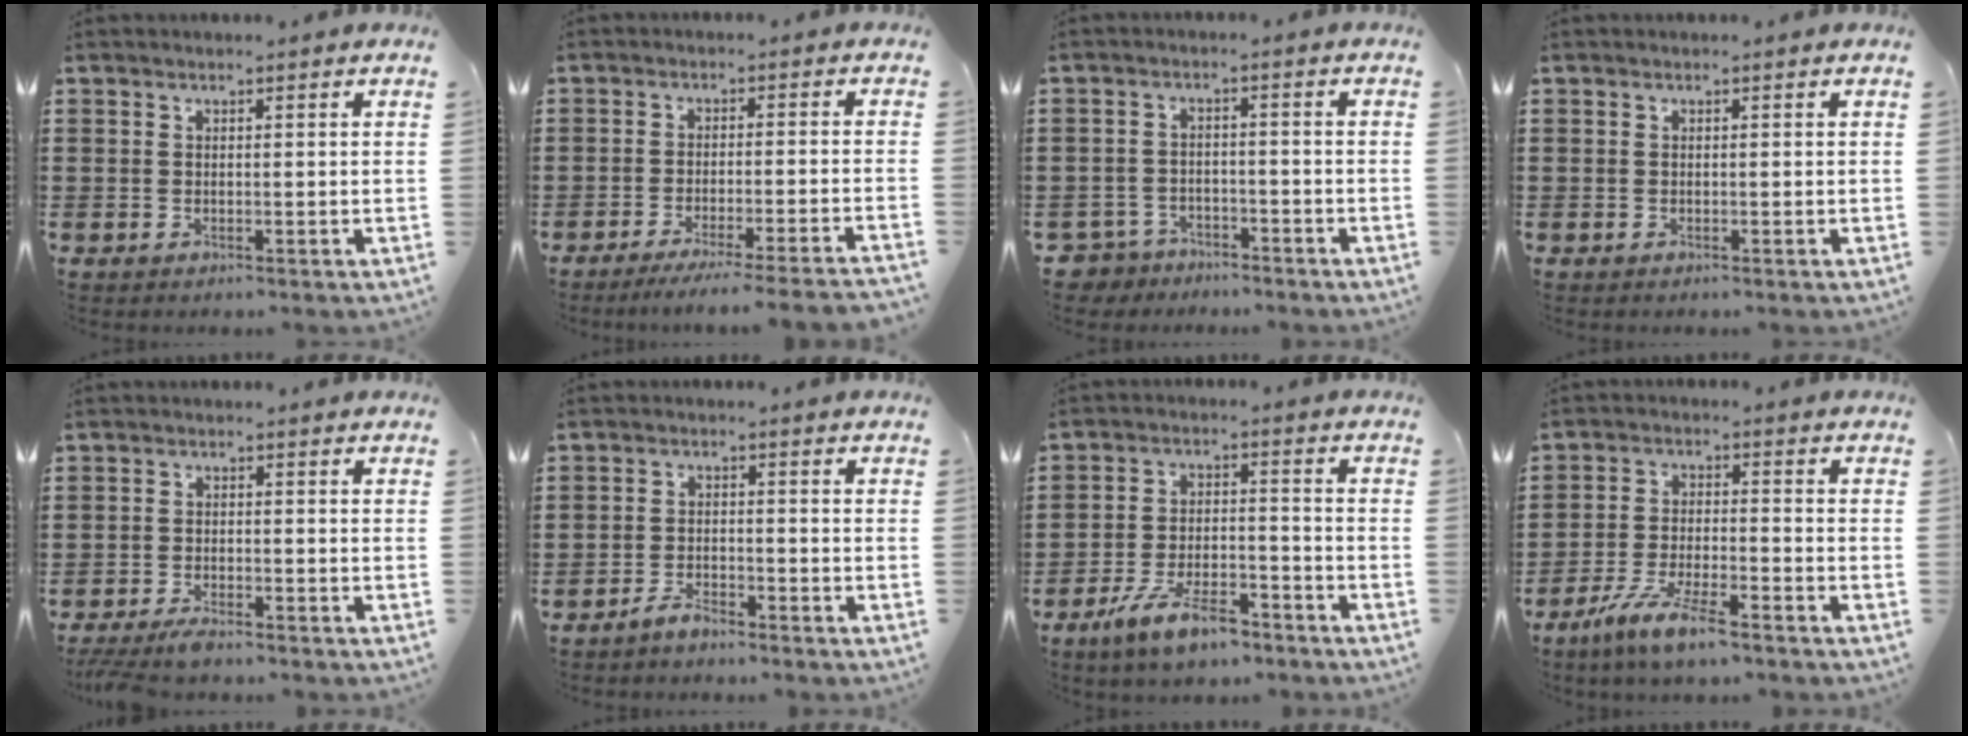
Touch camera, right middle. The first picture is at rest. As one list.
[{"total": 4.1, "force": [-3.7, -0.4, 1.8], "torque": [-0.028, -0.010, -0.072]}, {"total": 3.9, "force": [-3.7, 1.3, -0.1], "torque": [-0.020, -0.003, -0.084]}, {"total": 0.0}, {"total": 2.6, "force": [-2.3, 0.3, 1.1], "torque": [-0.036, -0.006, -0.051]}, {"total": 3.0, "force": [-2.9, 0.8, 0.5], "torque": [-0.012, 0.008, -0.058]}, {"total": 8.3, "force": [-6.3, 2.5, 4.8], "torque": [-0.099, 0.007, -0.120]}, {"total": 7.0, "force": [-5.6, 0.6, 4.2], "torque": [-0.098, -0.011, -0.110]}]